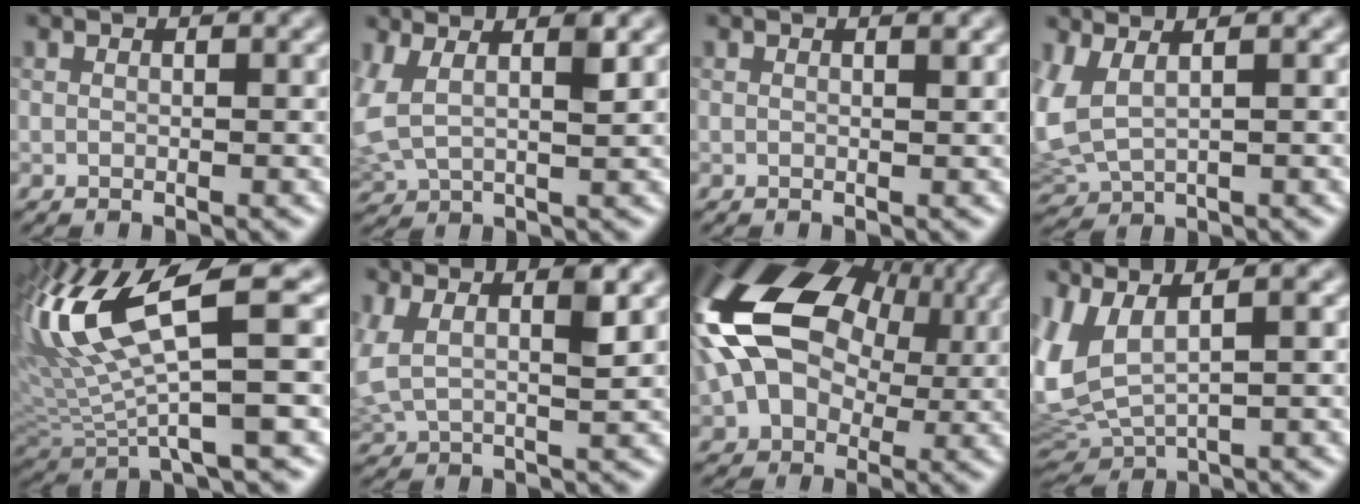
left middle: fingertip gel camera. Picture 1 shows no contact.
{"total": 3.7, "force": [1.3, 1.5, 3.1], "torque": [-0.094, 0.007, 0.038]}
{"total": 0.9, "force": [0.5, 0.3, 0.7], "torque": [0.000, 0.006, 0.000]}
{"total": 3.0, "force": [0.3, 1.3, 2.7], "torque": [-0.093, 0.006, 0.020]}
{"total": 10.5, "force": [2.3, 2.1, 10.0], "torque": [-0.206, 0.017, 0.059]}
{"total": 3.9, "force": [1.9, 1.3, 3.2], "torque": [-0.085, 0.009, 0.050]}
{"total": 15.3, "force": [1.8, 10.9, 10.5], "torque": [-0.206, 0.018, 0.041]}
{"total": 4.9, "force": [0.8, 1.7, 4.5], "torque": [-0.126, 0.005, 0.030]}